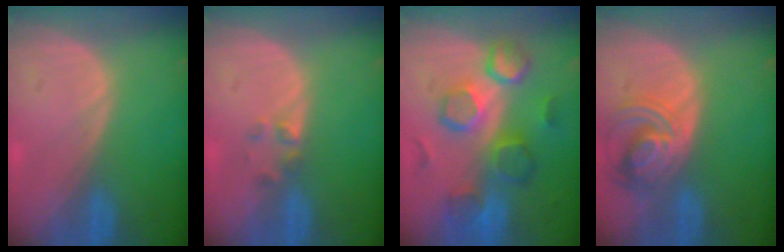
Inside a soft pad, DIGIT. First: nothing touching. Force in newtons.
{"total": 1.9, "press": 1.7, "slide": 0.8}
{"total": 9.9, "press": 9.4, "slide": 3.1}
{"total": 7.5, "press": 6.7, "slide": 3.5}